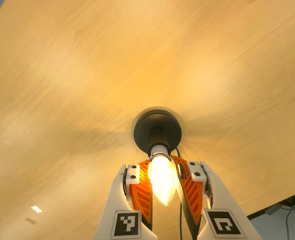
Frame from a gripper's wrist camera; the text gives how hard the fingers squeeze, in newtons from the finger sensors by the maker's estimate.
{"total": 21.7, "left": 20.6, "right": 22.9}